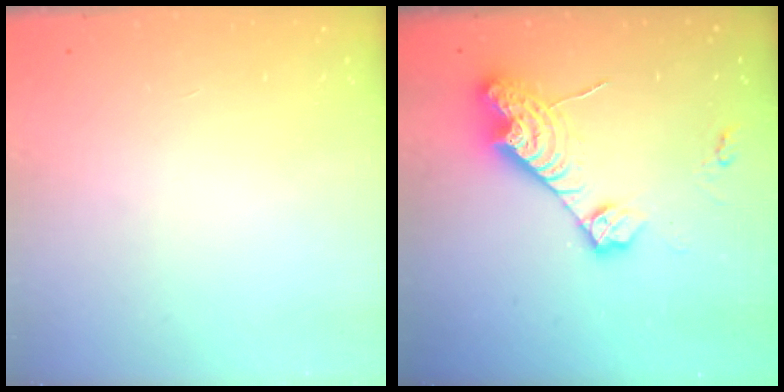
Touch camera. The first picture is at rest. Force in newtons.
{"total": 14.7, "press": 14.6, "slide": 1.2}